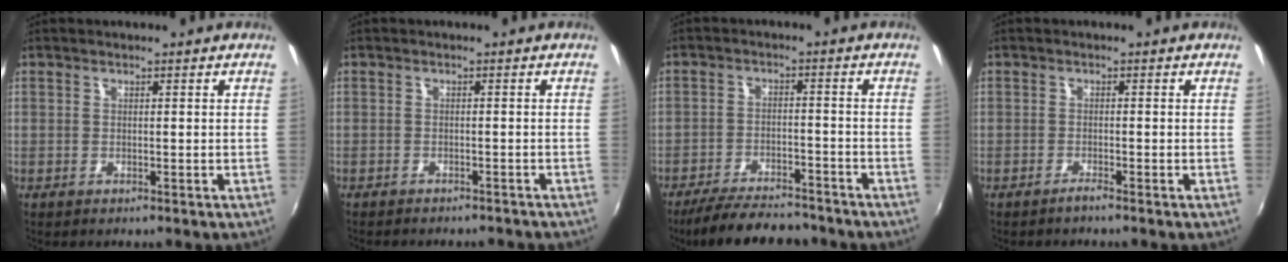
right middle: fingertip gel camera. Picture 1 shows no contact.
{"total": 6.2, "force": [-5.6, 1.7, 2.2], "torque": [-0.051, -0.012, -0.075]}
{"total": 13.0, "force": [-11.3, 3.6, 5.4], "torque": [-0.125, -0.008, -0.173]}
{"total": 1.0, "force": [-1.0, -0.2, 0.3], "torque": [-0.008, -0.003, -0.021]}